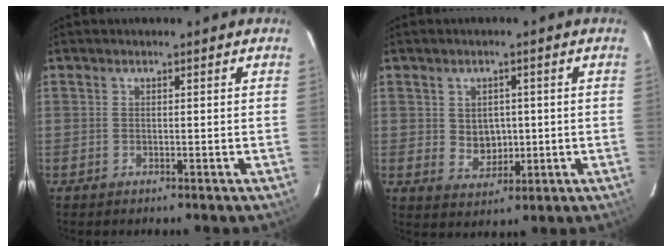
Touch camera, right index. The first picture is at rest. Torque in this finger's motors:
{"motor_torque": [0.10, 0.01, 0.12, 0.01]}